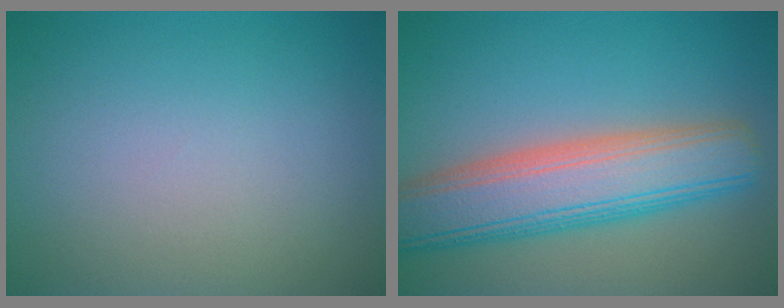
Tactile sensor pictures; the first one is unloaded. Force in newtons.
{"total": 8.6, "press": 8.6, "slide": 0.6}